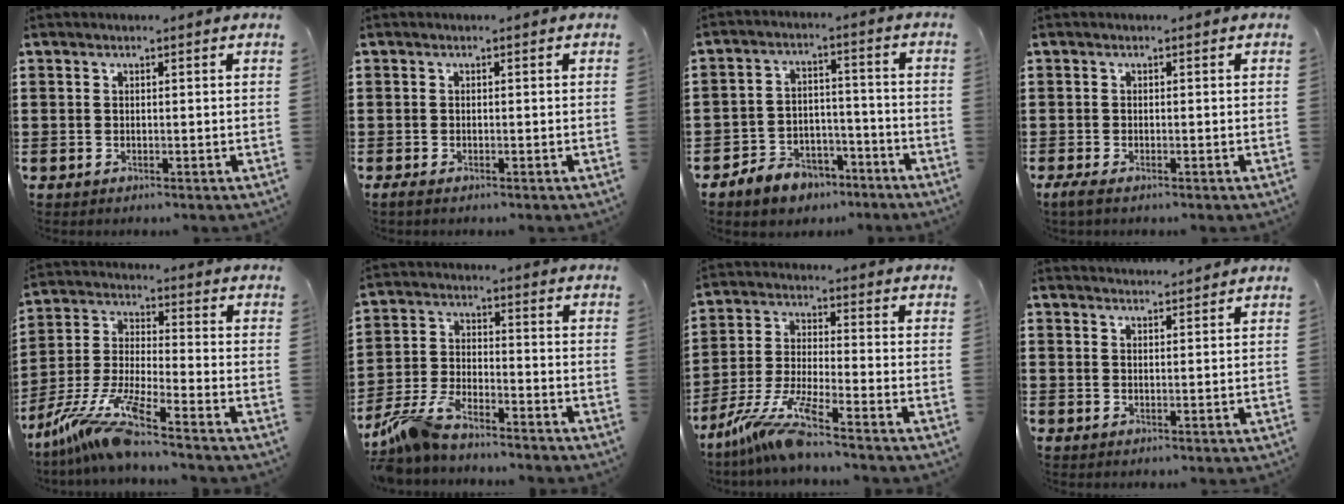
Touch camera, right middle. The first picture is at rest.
{"total": 0.8, "force": [-0.7, 0.3, 0.3], "torque": [-0.010, -0.003, -0.014]}
{"total": 5.6, "force": [-5.0, 2.4, 0.4], "torque": [-0.012, 0.022, -0.099]}
{"total": 1.4, "force": [-1.0, 0.4, 0.9], "torque": [-0.027, -0.004, -0.022]}
{"total": 9.9, "force": [-8.0, -0.2, 5.8], "torque": [-0.142, -0.015, -0.168]}
{"total": 7.2, "force": [-6.6, 1.2, 2.7], "torque": [-0.074, 0.000, -0.133]}
{"total": 8.4, "force": [-6.7, -0.3, 5.0], "torque": [-0.120, -0.019, -0.138]}
{"total": 1.9, "force": [1.9, 0.0, 0.0], "torque": [-0.006, 0.001, 0.037]}